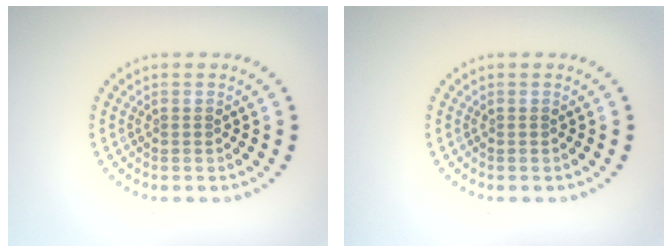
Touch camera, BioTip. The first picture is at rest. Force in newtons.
{"total": 0.0}